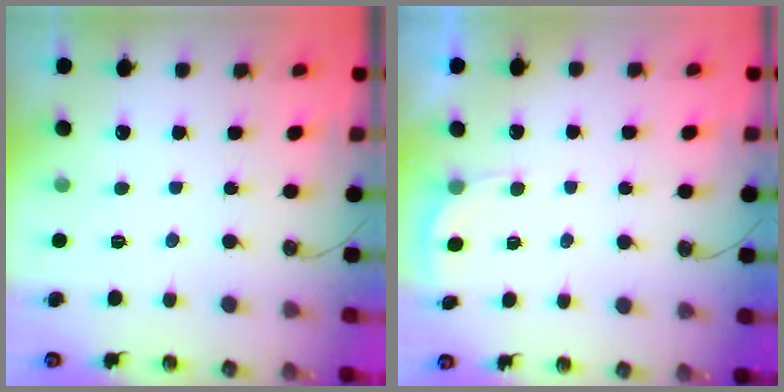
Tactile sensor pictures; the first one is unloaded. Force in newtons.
{"total": 2.5, "press": 2.4, "slide": 0.4}